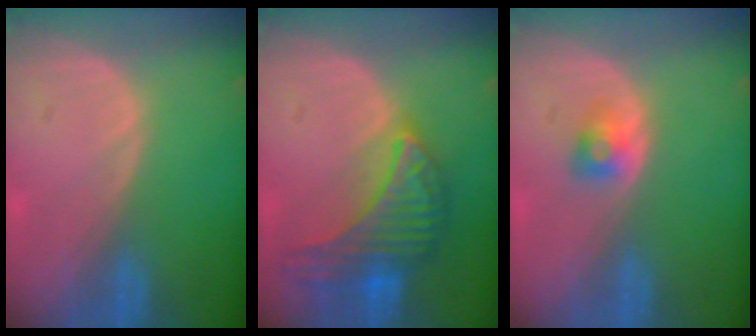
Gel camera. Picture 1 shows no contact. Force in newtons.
{"total": 9.1, "press": 9.1, "slide": 0.5}
{"total": 2.4, "press": 2.3, "slide": 0.8}